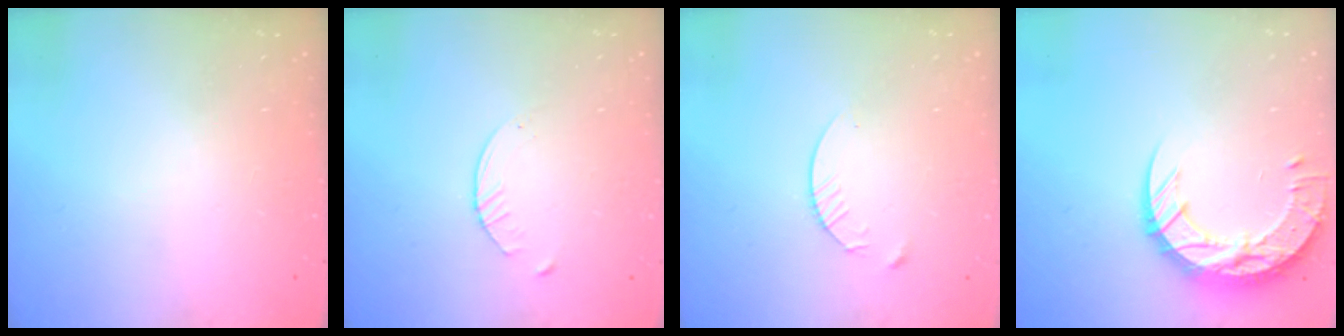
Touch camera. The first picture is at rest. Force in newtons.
{"total": 2.0, "press": 2.0, "slide": 0.3}
{"total": 4.8, "press": 4.8, "slide": 0.6}
{"total": 18.1, "press": 18.0, "slide": 1.4}